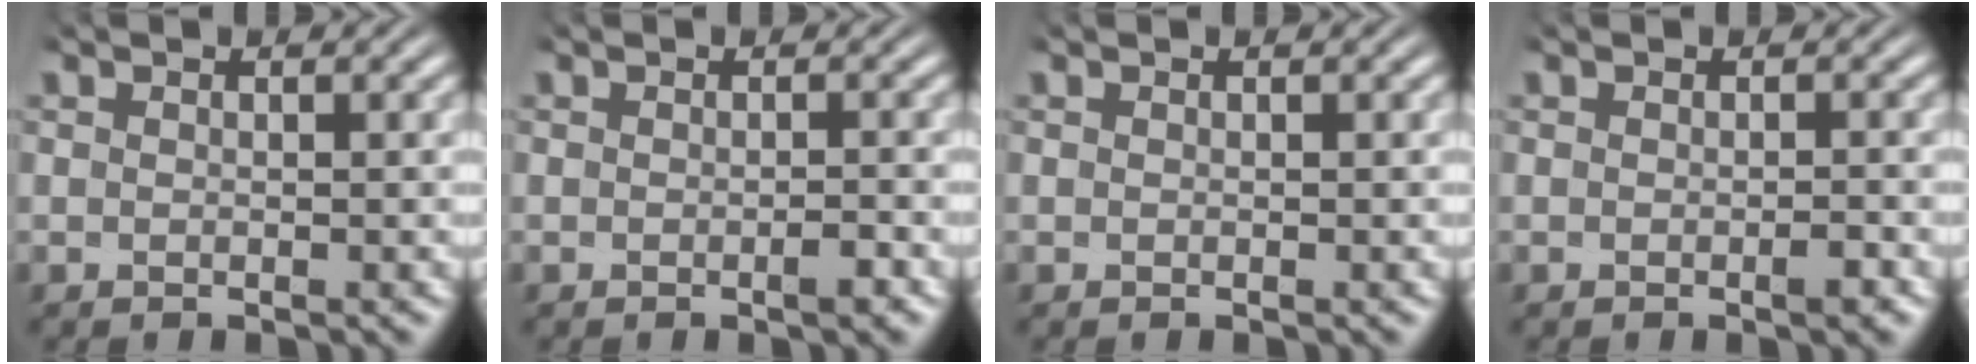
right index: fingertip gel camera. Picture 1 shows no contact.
{"total": 0.7, "force": [-0.5, 0.1, 0.6], "torque": [-0.007, 0.003, -0.010]}
{"total": 0.0}
{"total": 0.7, "force": [-0.4, 0.1, 0.6], "torque": [-0.008, 0.003, -0.008]}